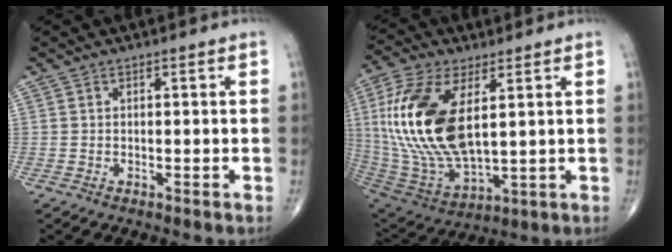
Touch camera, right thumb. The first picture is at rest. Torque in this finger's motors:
{"motor_torque": [0.29, 0.90, 2.34, 0.43, 0.28]}